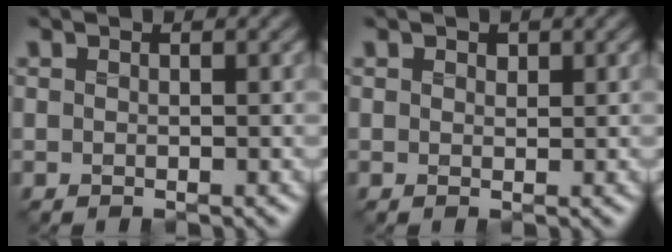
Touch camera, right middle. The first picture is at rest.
{"total": 0.8, "force": [0.5, 0.4, 0.3], "torque": [-0.007, -0.005, 0.006]}